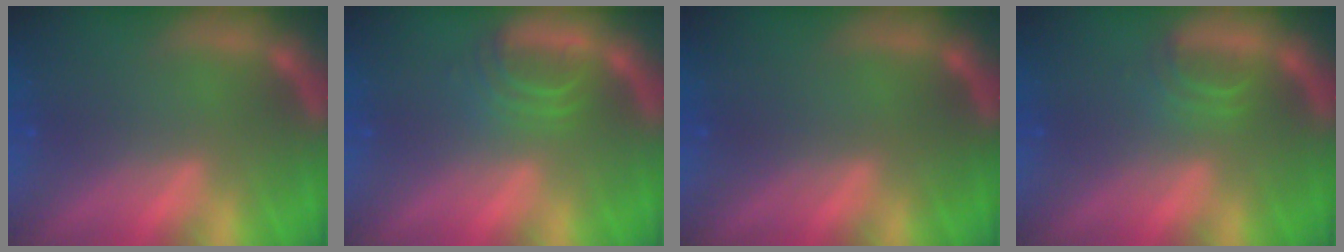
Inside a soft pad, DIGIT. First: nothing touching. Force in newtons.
{"total": 2.9}
{"total": 0.0}
{"total": 1.9}